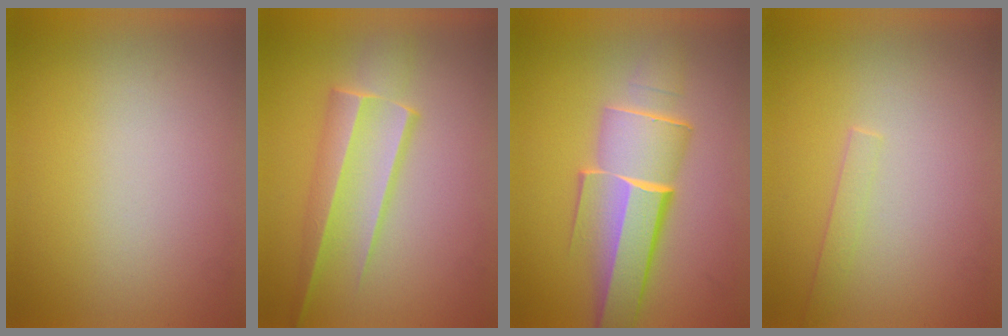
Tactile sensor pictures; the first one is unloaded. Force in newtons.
{"total": 3.1}
{"total": 6.0}
{"total": 1.1}